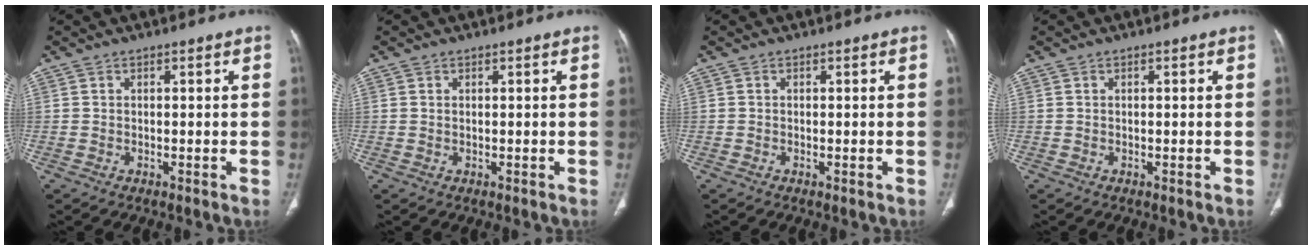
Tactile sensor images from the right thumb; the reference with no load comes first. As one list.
[{"total": 0.0}, {"total": 0.0}, {"total": 0.0}]